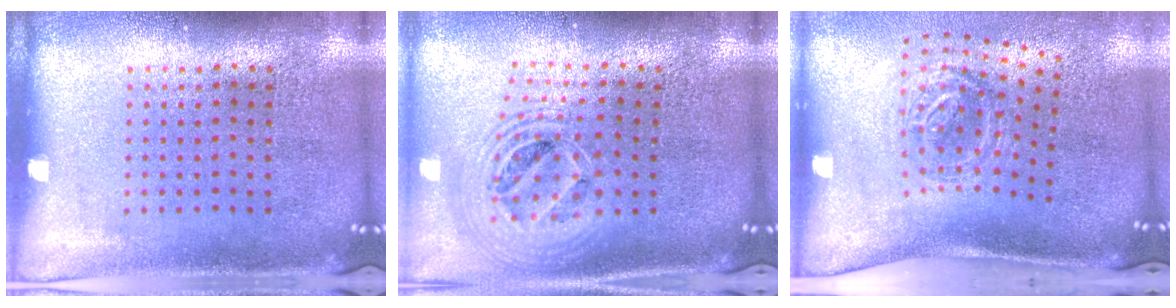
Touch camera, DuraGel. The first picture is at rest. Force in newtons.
{"total": 2.3, "press": 1.7, "slide": 1.4}
{"total": 1.8, "press": 1.2, "slide": 1.3}